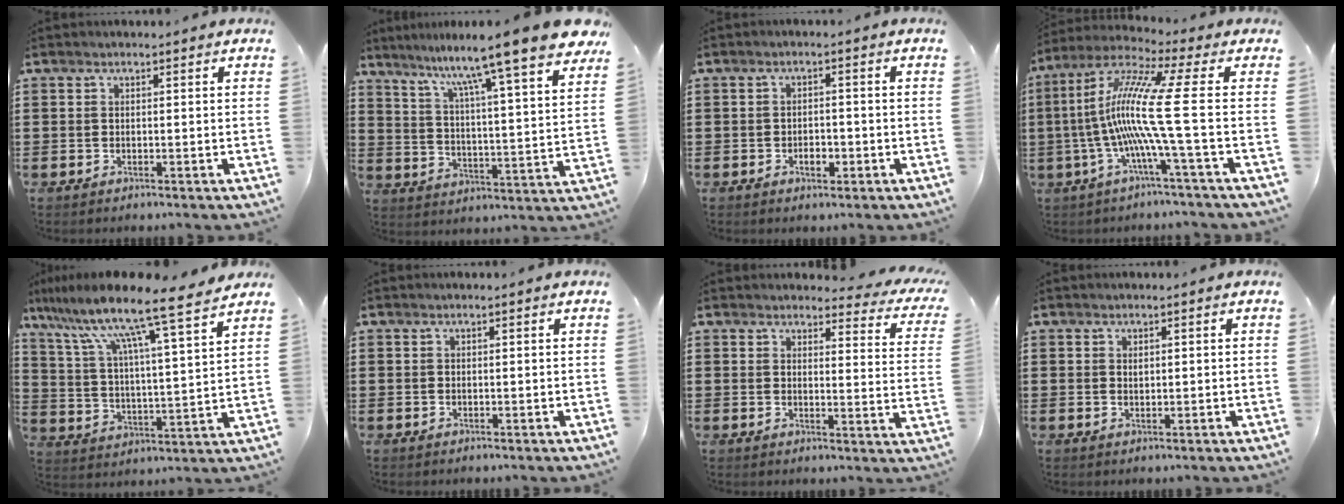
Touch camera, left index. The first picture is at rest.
{"total": 11.1, "force": [9.4, -1.8, 5.5], "torque": [-0.117, -0.082, 0.144]}
{"total": 2.4, "force": [-0.8, 1.4, 1.8], "torque": [-0.037, 0.002, -0.017]}
{"total": 13.8, "force": [-1.6, -0.1, 13.8], "torque": [-0.318, -0.025, -0.058]}
{"total": 10.9, "force": [9.0, -0.5, 6.1], "torque": [-0.155, -0.063, 0.142]}
{"total": 0.0}
{"total": 3.3, "force": [3.0, 0.5, 1.2], "torque": [-0.030, -0.017, 0.051]}
{"total": 0.6, "force": [0.4, 0.4, 0.2], "torque": [-0.006, 0.002, 0.007]}